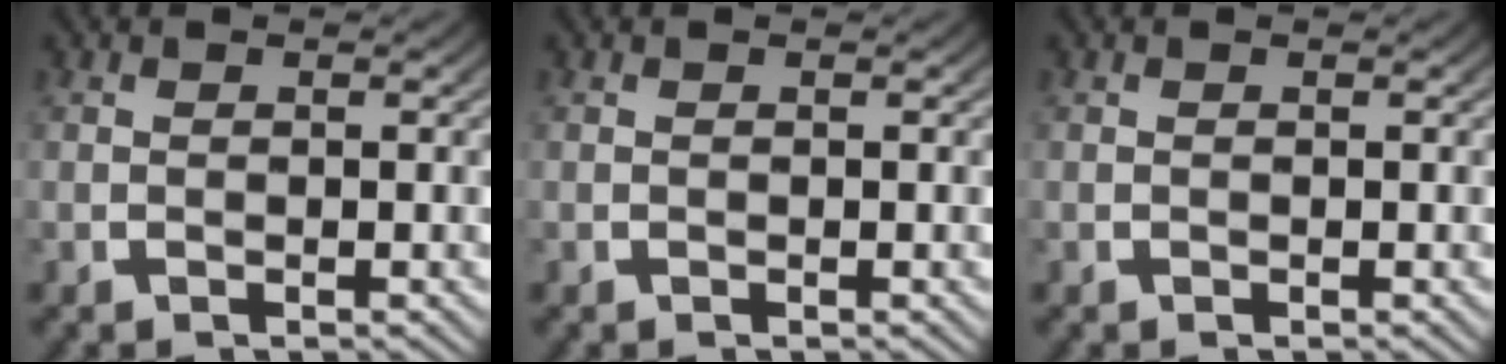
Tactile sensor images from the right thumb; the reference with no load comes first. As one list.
[{"total": 0.0}, {"total": 0.0}]